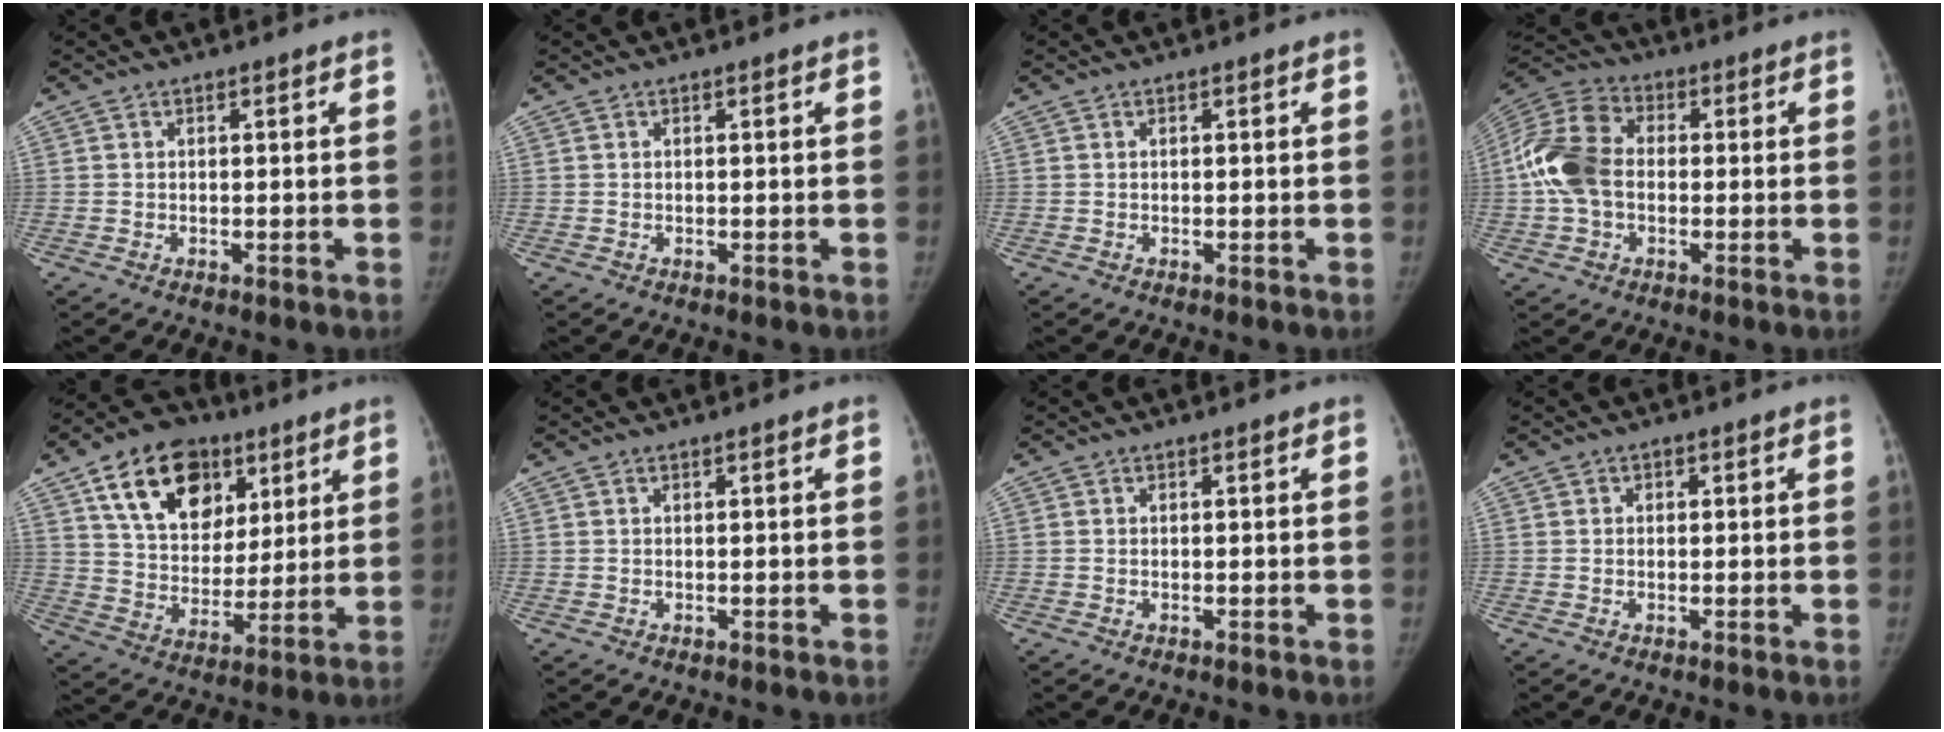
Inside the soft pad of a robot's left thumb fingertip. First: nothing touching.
{"total": 0.0}
{"total": 0.0}
{"total": 14.6, "force": [-0.1, 10.3, 10.3], "torque": [-0.212, 0.035, -0.011]}
{"total": 19.1, "force": [9.2, 13.0, 10.5], "torque": [-0.136, -0.023, 0.155]}
{"total": 0.0}
{"total": 0.0}
{"total": 1.0, "force": [0.2, 0.9, 0.3], "torque": [0.005, 0.003, -0.002]}